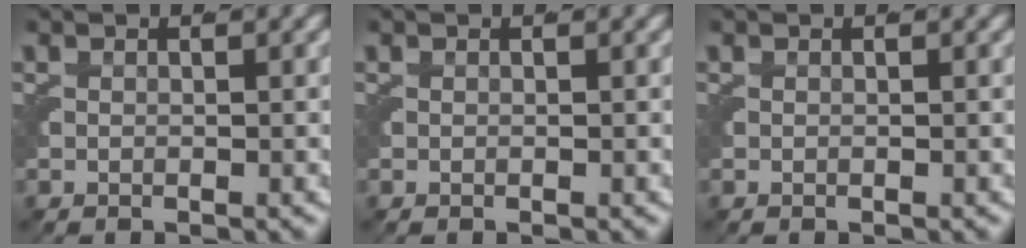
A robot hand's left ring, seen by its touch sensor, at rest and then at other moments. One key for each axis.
{"total": 0.0}
{"total": 0.0}